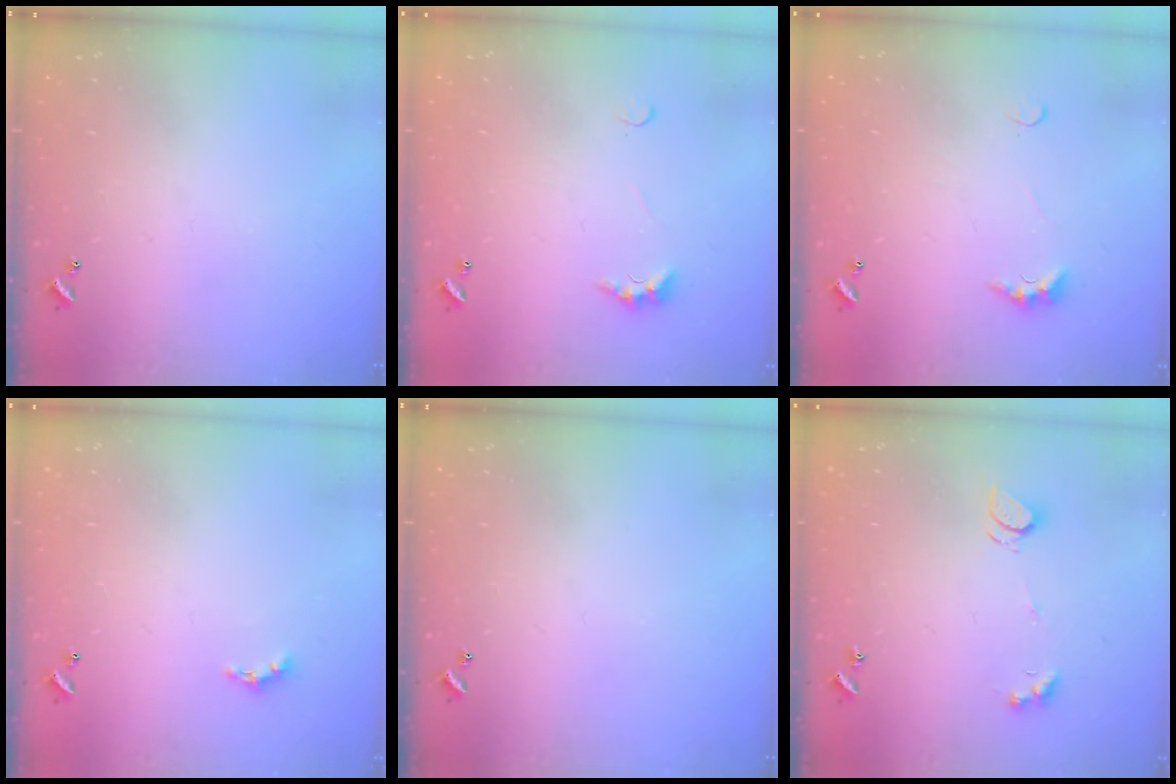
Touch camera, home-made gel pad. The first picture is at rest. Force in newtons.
{"total": 2.2, "press": 2.1, "slide": 0.7}
{"total": 2.2, "press": 2.1, "slide": 0.7}
{"total": 1.9, "press": 1.9, "slide": 0.6}
{"total": 0.0}
{"total": 2.3, "press": 2.3, "slide": 0.4}